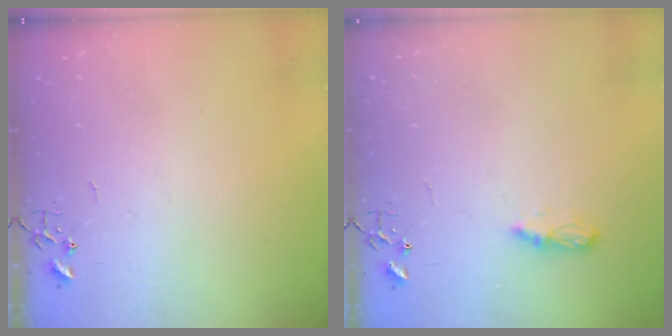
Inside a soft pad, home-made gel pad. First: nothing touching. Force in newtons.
{"total": 5.1, "press": 5.1, "slide": 0.5}